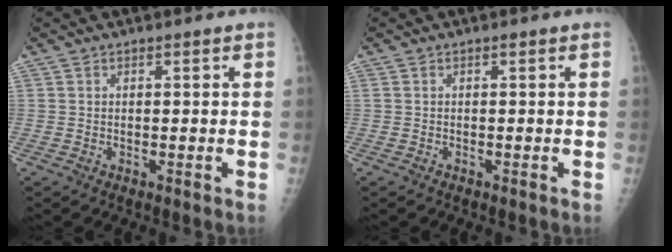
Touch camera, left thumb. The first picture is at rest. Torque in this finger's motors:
{"motor_torque": [0.07, 0.00, 0.06, -0.05, 0.00]}